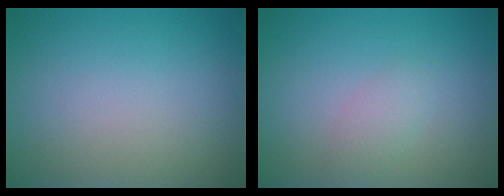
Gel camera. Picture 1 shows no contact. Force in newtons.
{"total": 1.5, "press": 1.5, "slide": 0.1}